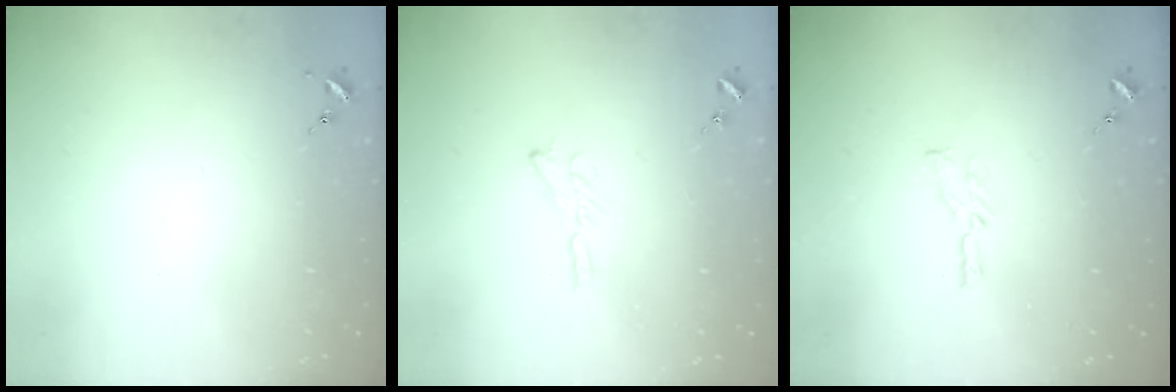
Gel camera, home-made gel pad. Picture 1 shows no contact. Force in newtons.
{"total": 6.5, "press": 6.5, "slide": 0.3}
{"total": 5.7, "press": 5.7, "slide": 0.1}